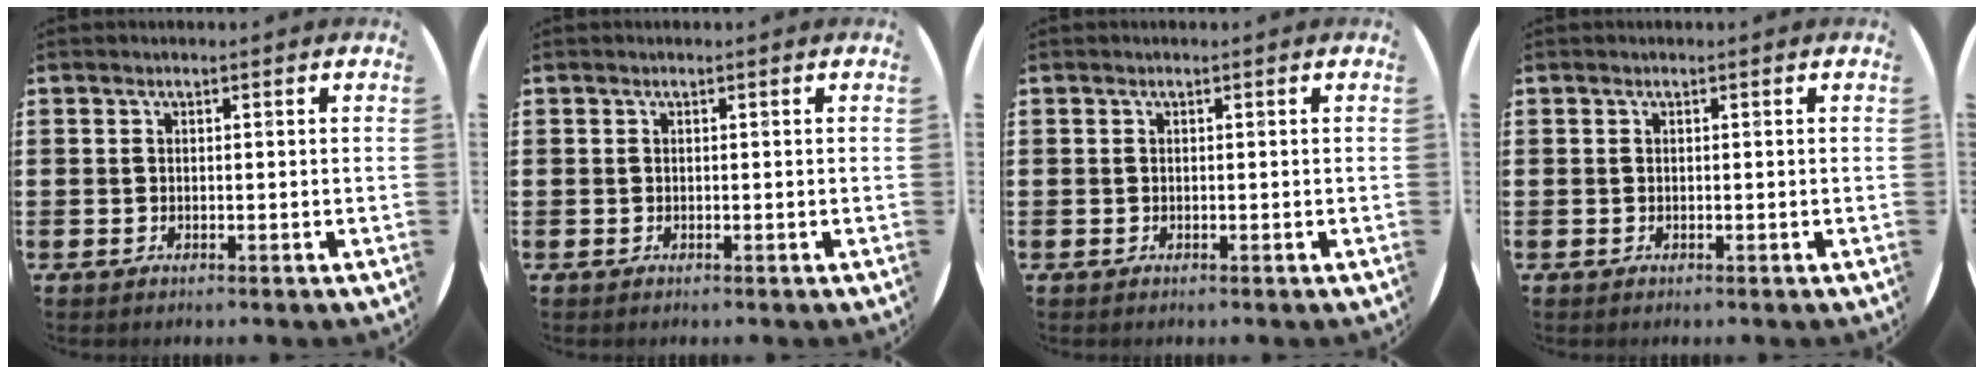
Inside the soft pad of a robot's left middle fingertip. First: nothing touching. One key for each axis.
{"total": 0.0}
{"total": 0.0}
{"total": 0.0}